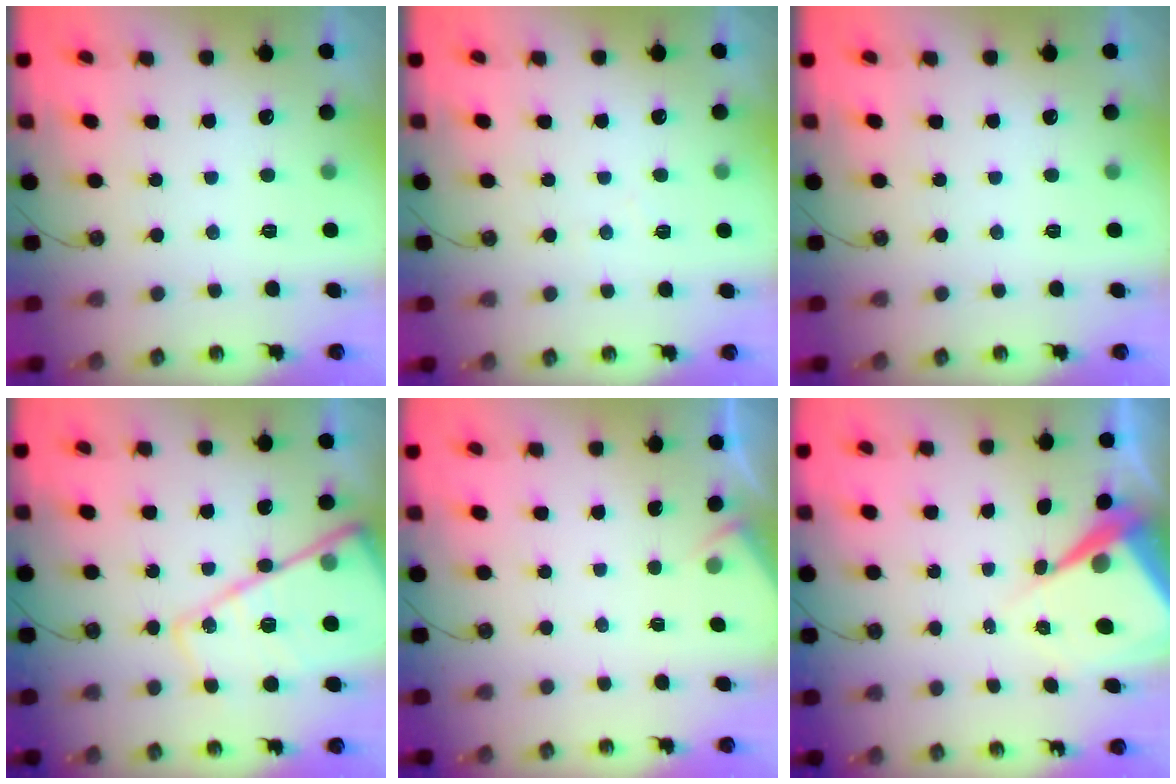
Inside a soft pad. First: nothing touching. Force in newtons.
{"total": 4.0, "press": 3.9, "slide": 0.7}
{"total": 0.0}
{"total": 22.4, "press": 22.3, "slide": 2.4}
{"total": 2.2, "press": 2.2, "slide": 0.4}
{"total": 9.6, "press": 9.5, "slide": 0.9}